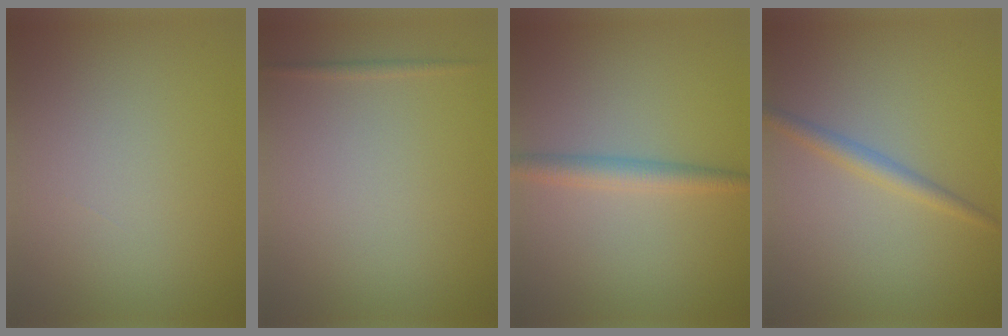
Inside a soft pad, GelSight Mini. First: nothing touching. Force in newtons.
{"total": 0.5, "press": 0.5, "slide": 0.1}
{"total": 2.3, "press": 2.3, "slide": 0.0}
{"total": 1.9, "press": 1.9, "slide": 0.1}